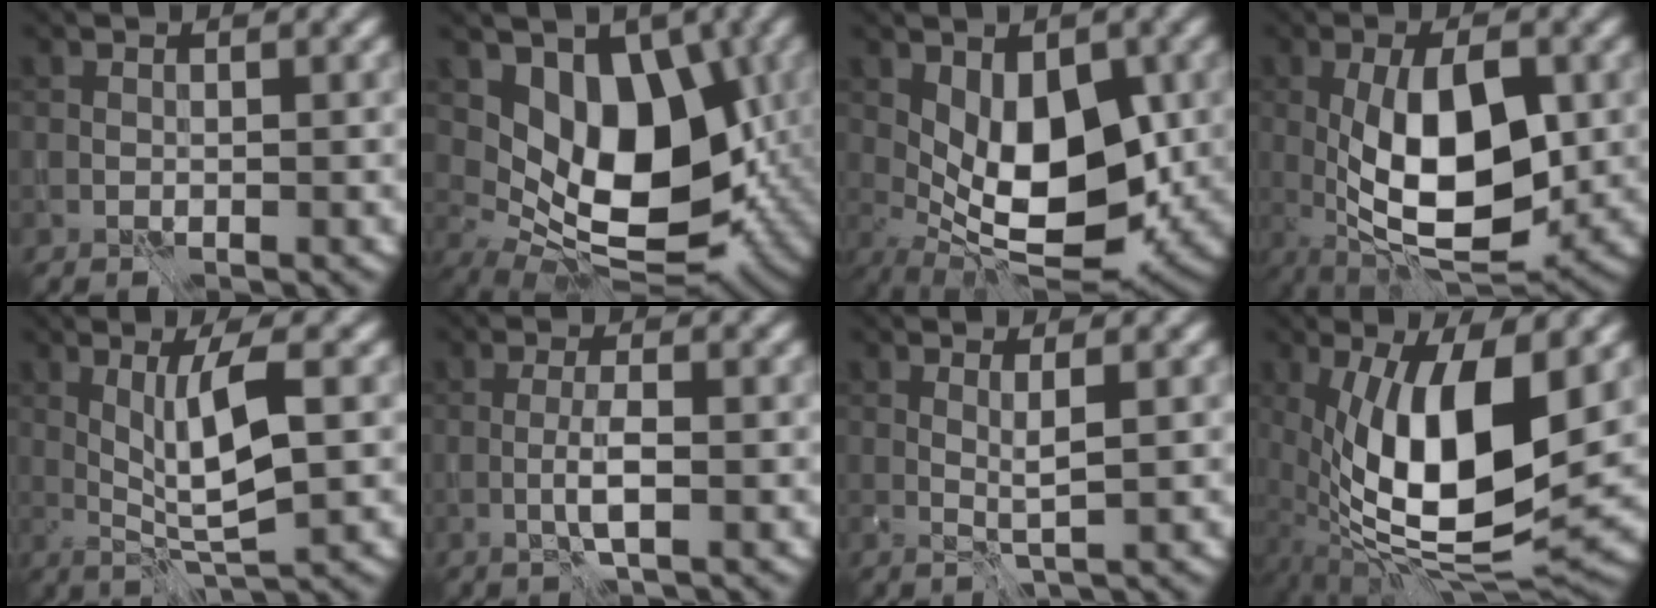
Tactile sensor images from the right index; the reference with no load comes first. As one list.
[{"total": 10.5, "force": [1.5, 6.4, 8.1], "torque": [-0.109, -0.018, 0.022]}, {"total": 9.5, "force": [-0.1, 4.7, 8.2], "torque": [-0.127, -0.008, 0.000]}, {"total": 10.4, "force": [-0.8, 4.3, 9.4], "torque": [-0.166, -0.008, -0.011]}, {"total": 5.3, "force": [0.5, 0.8, 5.2], "torque": [-0.096, -0.006, 0.015]}, {"total": 2.1, "force": [-0.7, 0.1, 2.0], "torque": [-0.040, -0.001, -0.015]}, {"total": 1.2, "force": [0.4, -0.2, 1.2], "torque": [-0.022, -0.006, 0.007]}, {"total": 12.8, "force": [0.3, 4.9, 11.8], "torque": [-0.204, -0.010, 0.002]}]